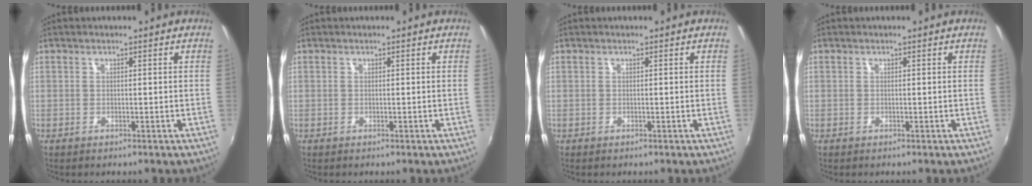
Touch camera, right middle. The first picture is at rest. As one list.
[{"total": 0.0}, {"total": 0.0}, {"total": 0.0}]